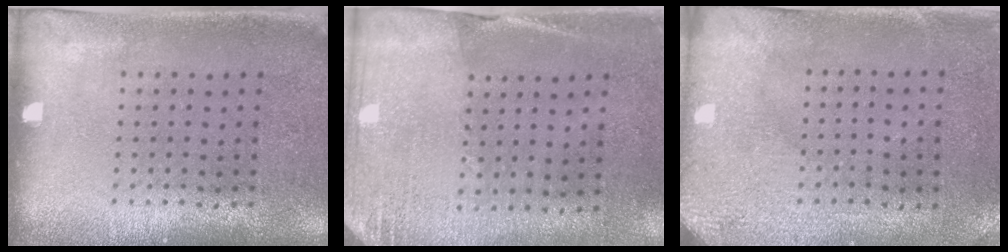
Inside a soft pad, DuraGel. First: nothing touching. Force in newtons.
{"total": 2.7, "press": 2.4, "slide": 1.2}
{"total": 3.1, "press": 2.4, "slide": 1.9}